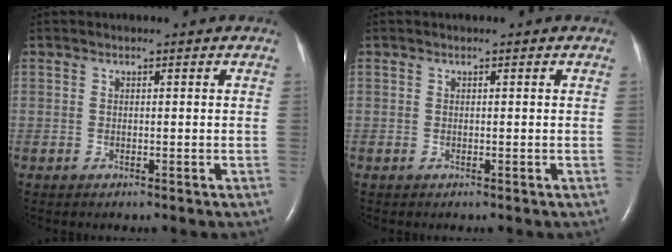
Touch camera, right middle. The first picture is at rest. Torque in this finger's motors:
{"motor_torque": [0.00, 0.00, 0.00, 0.00]}